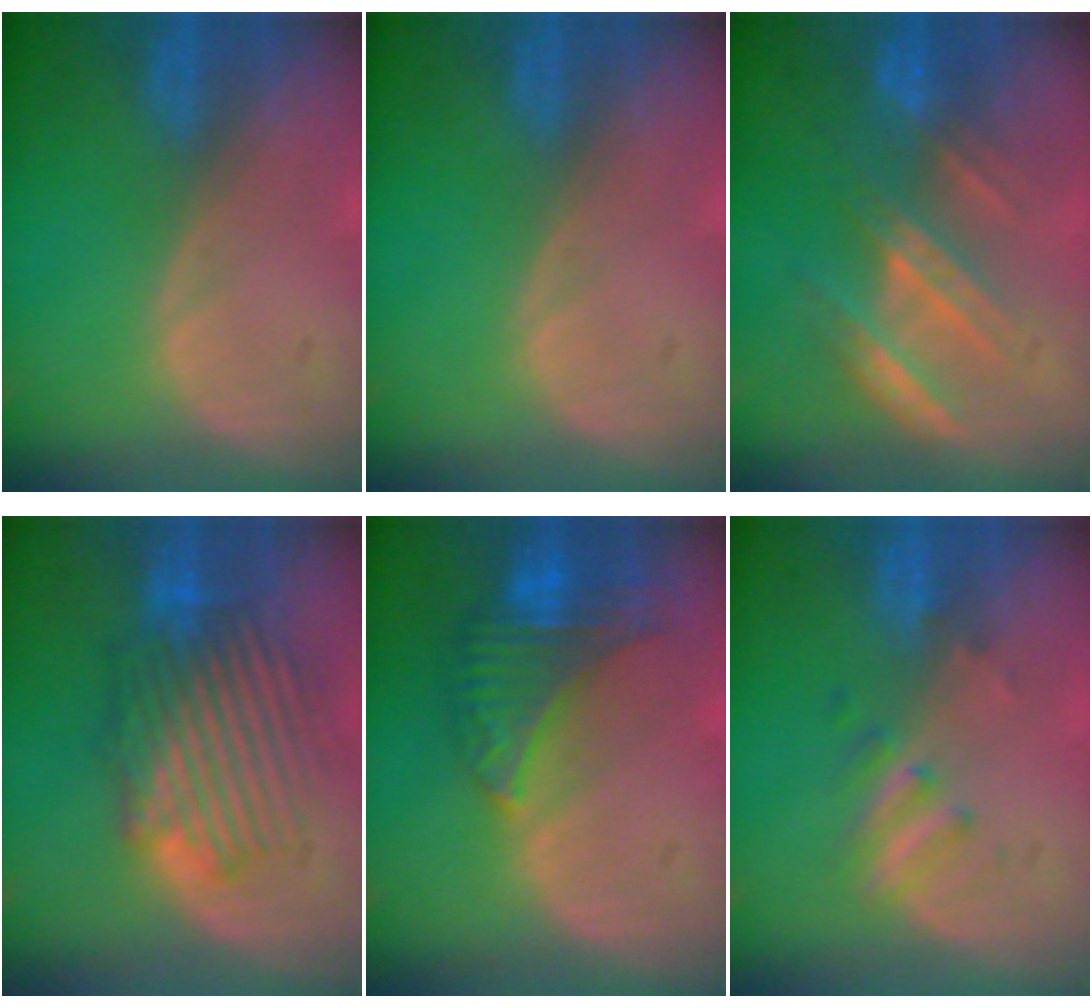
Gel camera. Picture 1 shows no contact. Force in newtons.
{"total": 0.0}
{"total": 7.3, "press": 6.7, "slide": 2.9}
{"total": 9.1, "press": 8.6, "slide": 2.8}
{"total": 8.1, "press": 7.3, "slide": 3.5}
{"total": 3.1, "press": 2.8, "slide": 1.2}